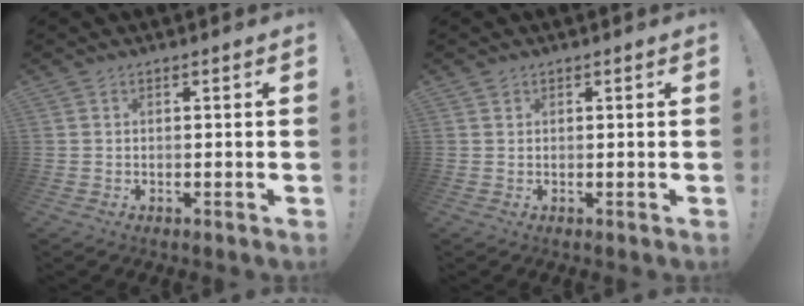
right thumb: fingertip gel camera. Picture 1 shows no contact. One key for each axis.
{"total": 0.8, "fx": 0.6, "fy": 0.5, "fz": 0.1, "tx": 0.001, "ty": -0.002, "tz": 0.011}